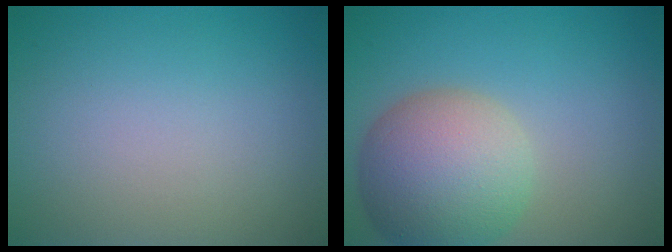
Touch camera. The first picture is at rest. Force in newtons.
{"total": 8.5, "press": 8.5, "slide": 0.7}